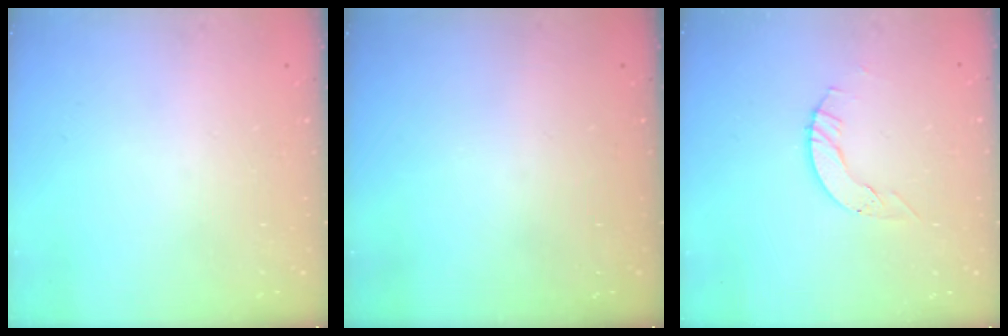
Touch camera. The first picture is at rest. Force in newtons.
{"total": 0.0}
{"total": 4.0, "press": 4.0, "slide": 0.1}